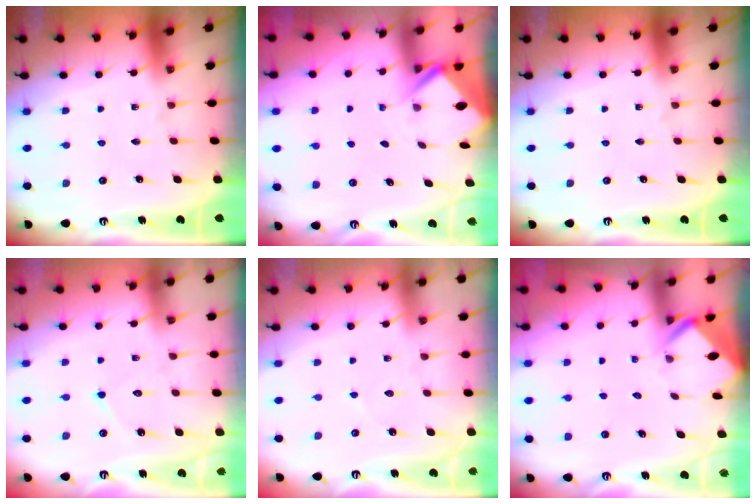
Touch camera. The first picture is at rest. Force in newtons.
{"total": 2.6, "press": 2.6, "slide": 0.1}
{"total": 0.0}
{"total": 5.5, "press": 5.5, "slide": 0.5}
{"total": 2.5, "press": 2.5, "slide": 0.3}
{"total": 3.1, "press": 3.1, "slide": 0.2}